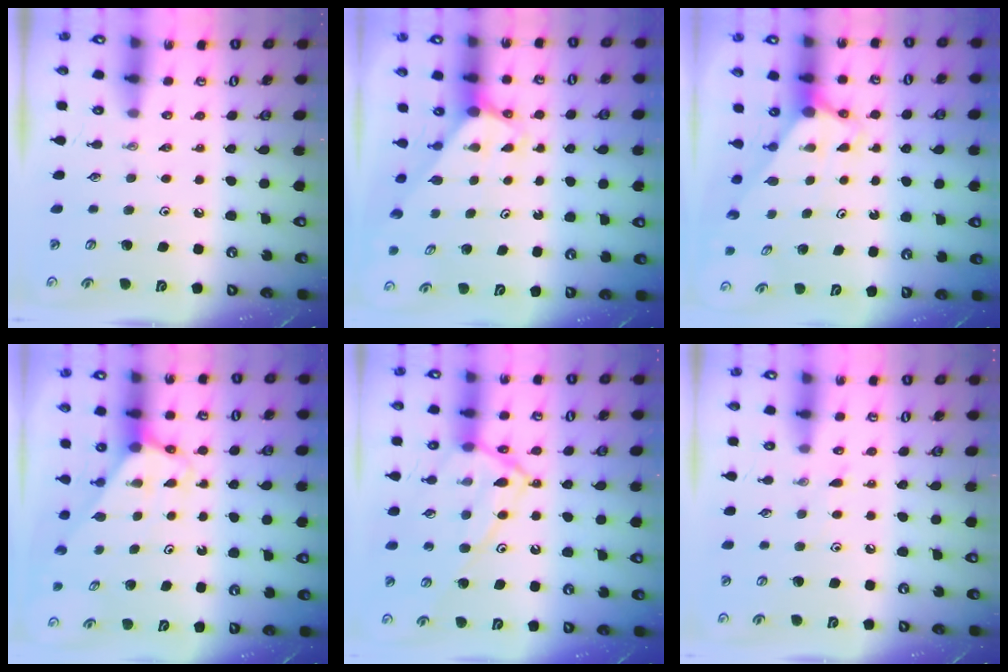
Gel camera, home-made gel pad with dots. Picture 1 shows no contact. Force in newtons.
{"total": 2.7, "press": 2.7, "slide": 0.1}
{"total": 2.6, "press": 2.6, "slide": 0.0}
{"total": 2.7, "press": 2.7, "slide": 0.1}
{"total": 14.8, "press": 14.8, "slide": 1.2}
{"total": 6.7, "press": 6.7, "slide": 0.7}